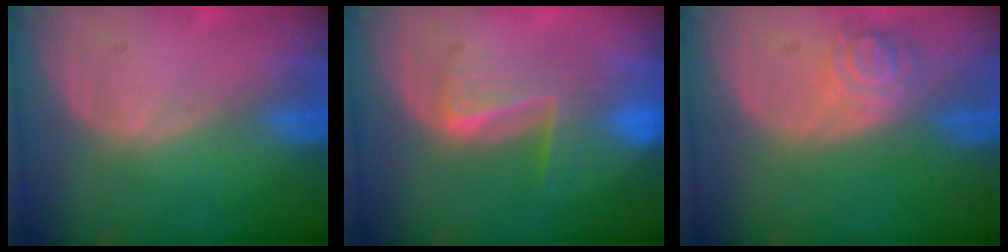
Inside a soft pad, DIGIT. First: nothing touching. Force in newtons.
{"total": 6.8, "press": 6.6, "slide": 1.5}
{"total": 4.5, "press": 4.2, "slide": 1.7}